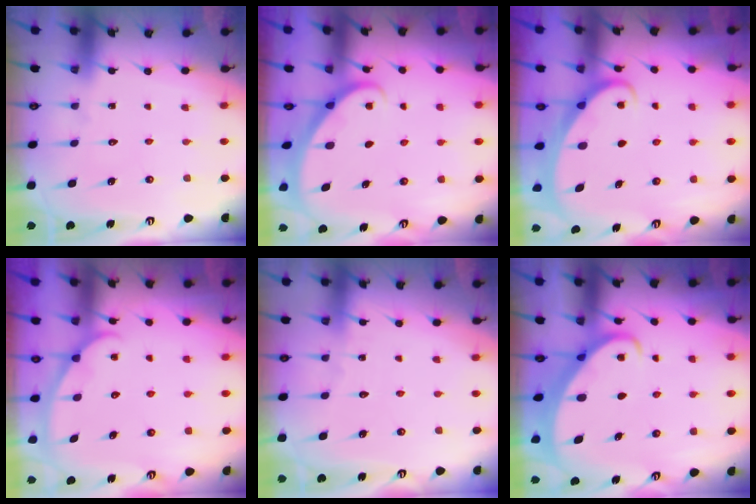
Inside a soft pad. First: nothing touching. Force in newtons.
{"total": 2.0, "press": 2.0, "slide": 0.1}
{"total": 2.1, "press": 2.1, "slide": 0.0}
{"total": 1.9, "press": 1.9, "slide": 0.2}
{"total": 2.2, "press": 2.2, "slide": 0.3}
{"total": 2.8, "press": 2.7, "slide": 0.3}